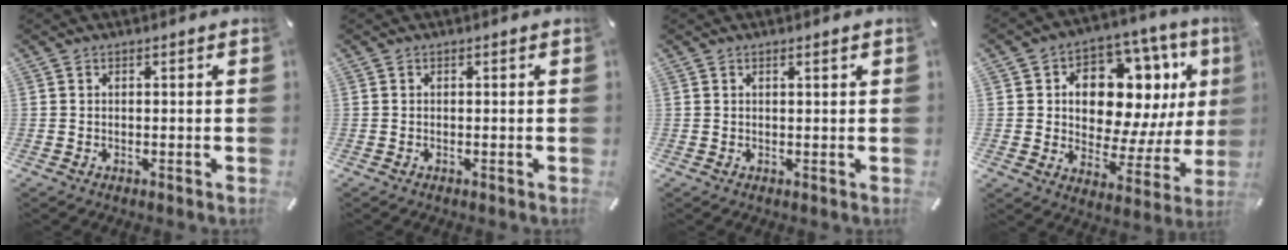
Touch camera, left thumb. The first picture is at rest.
{"total": 0.0}
{"total": 0.9, "force": [0.5, 0.1, 0.7], "torque": [-0.014, -0.001, 0.009]}
{"total": 15.8, "force": [6.0, 10.3, 10.4], "torque": [-0.146, -0.042, 0.106]}